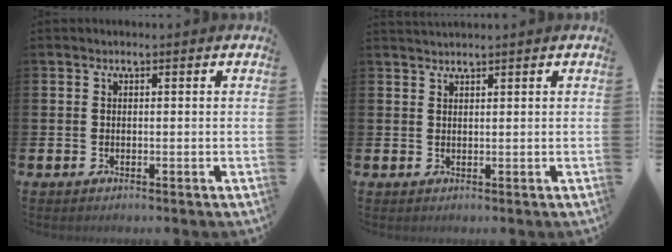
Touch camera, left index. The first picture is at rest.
{"total": 1.3, "force": [1.3, -0.1, 0.1], "torque": [0.005, -0.005, 0.022]}